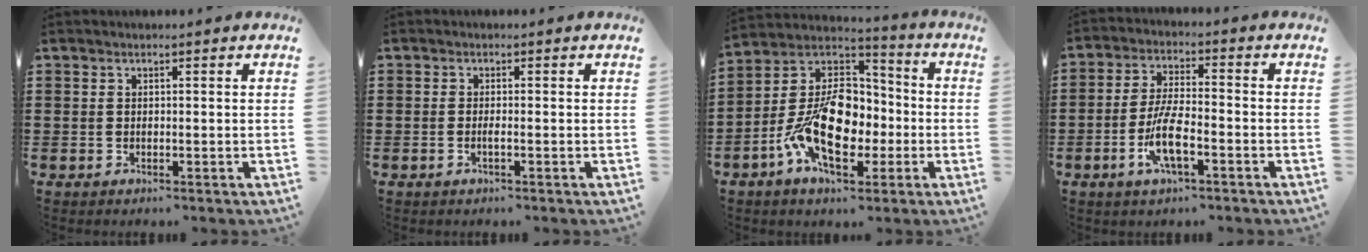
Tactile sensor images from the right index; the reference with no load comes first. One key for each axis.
{"total": 0.9, "fx": -0.5, "fy": 0.0, "fz": 0.7, "tx": -0.013, "ty": -0.002, "tz": -0.009}
{"total": 14.1, "fx": -4.0, "fy": 8.9, "fz": 10.2, "tx": -0.238, "ty": 0.009, "tz": -0.075}
{"total": 7.2, "fx": -2.9, "fy": 2.0, "fz": 6.3, "tx": -0.142, "ty": -0.011, "tz": -0.060}